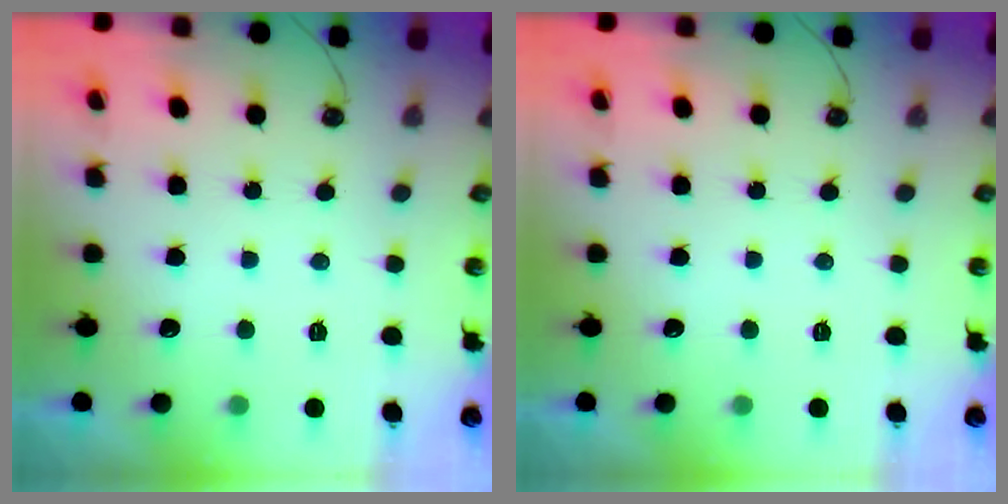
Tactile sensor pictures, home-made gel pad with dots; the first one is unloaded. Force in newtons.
{"total": 0.0}